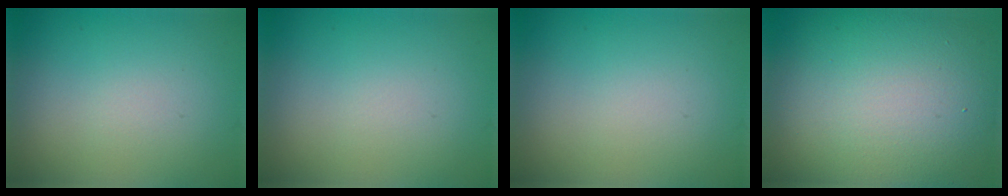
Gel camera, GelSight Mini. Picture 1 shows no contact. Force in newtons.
{"total": 0.0}
{"total": 0.0}
{"total": 15.7, "press": 15.7, "slide": 1.0}